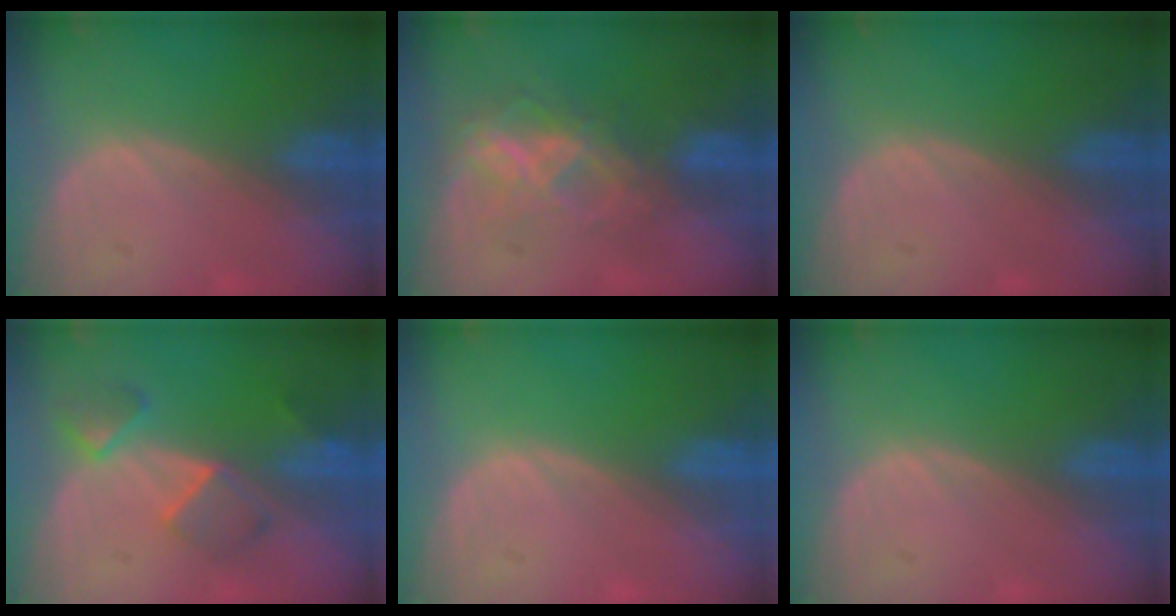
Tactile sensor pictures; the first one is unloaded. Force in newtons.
{"total": 6.9, "press": 6.0, "slide": 3.3}
{"total": 0.0}
{"total": 5.5, "press": 5.2, "slide": 1.7}
{"total": 0.0}
{"total": 0.0}